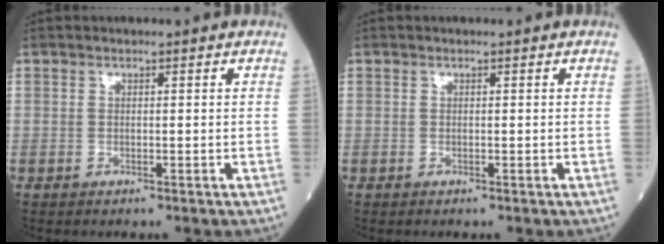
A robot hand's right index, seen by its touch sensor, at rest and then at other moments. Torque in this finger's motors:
{"motor_torque": [0.02, -0.01, 0.05, 0.00]}